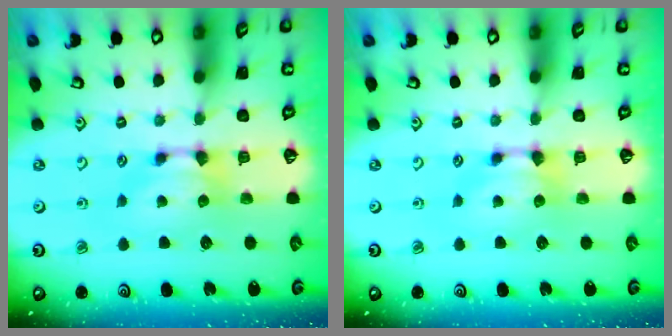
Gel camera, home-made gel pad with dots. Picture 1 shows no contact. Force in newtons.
{"total": 0.0}